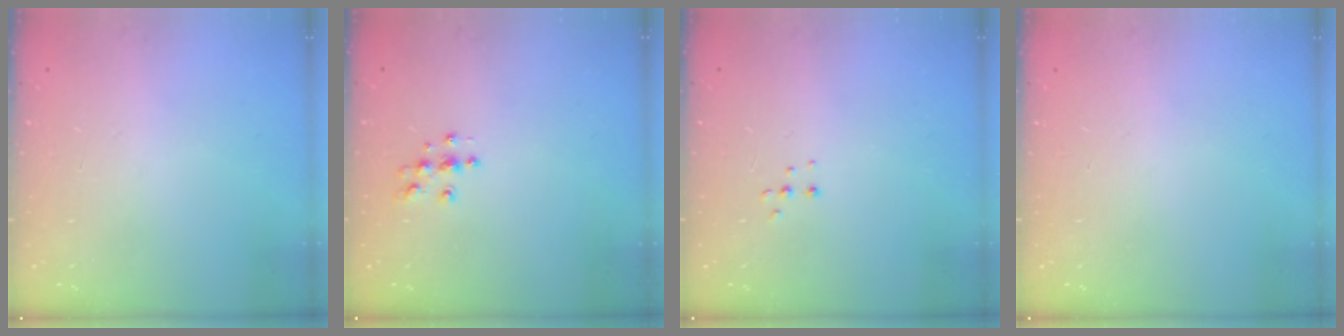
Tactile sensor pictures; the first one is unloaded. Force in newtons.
{"total": 5.1, "press": 5.1, "slide": 0.3}
{"total": 4.0, "press": 3.9, "slide": 0.8}
{"total": 0.0}